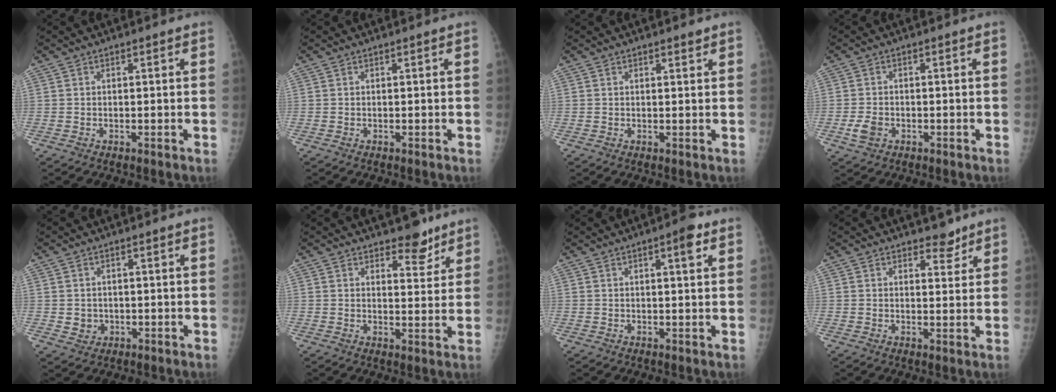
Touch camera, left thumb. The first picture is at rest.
{"total": 0.0}
{"total": 0.9, "force": [0.8, 0.2, 0.3], "torque": [-0.003, -0.007, 0.012]}
{"total": 3.1, "force": [-1.3, 2.2, 1.6], "torque": [-0.033, 0.001, -0.021]}
{"total": 2.4, "force": [-0.3, 2.3, 0.6], "torque": [-0.002, 0.000, 0.004]}
{"total": 5.2, "force": [4.1, 2.4, 2.0], "torque": [-0.001, -0.030, 0.059]}
{"total": 3.7, "force": [1.8, 0.9, 3.2], "torque": [-0.042, -0.004, 0.021]}
{"total": 3.3, "force": [2.7, 1.6, 0.9], "torque": [0.008, -0.020, 0.038]}